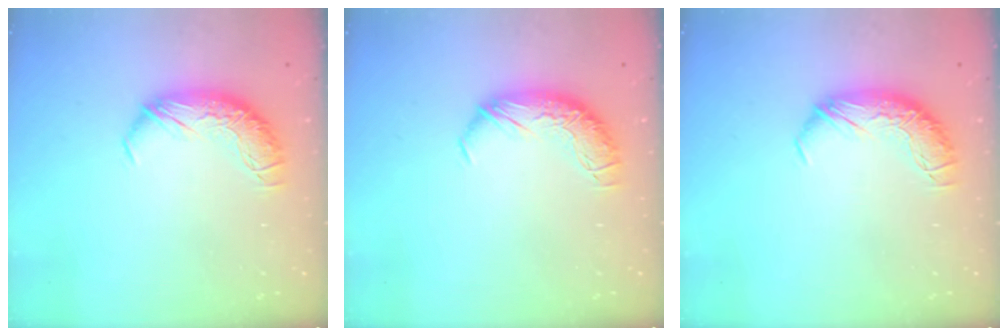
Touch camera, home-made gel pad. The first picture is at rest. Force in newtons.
{"total": 0.0}
{"total": 0.0}